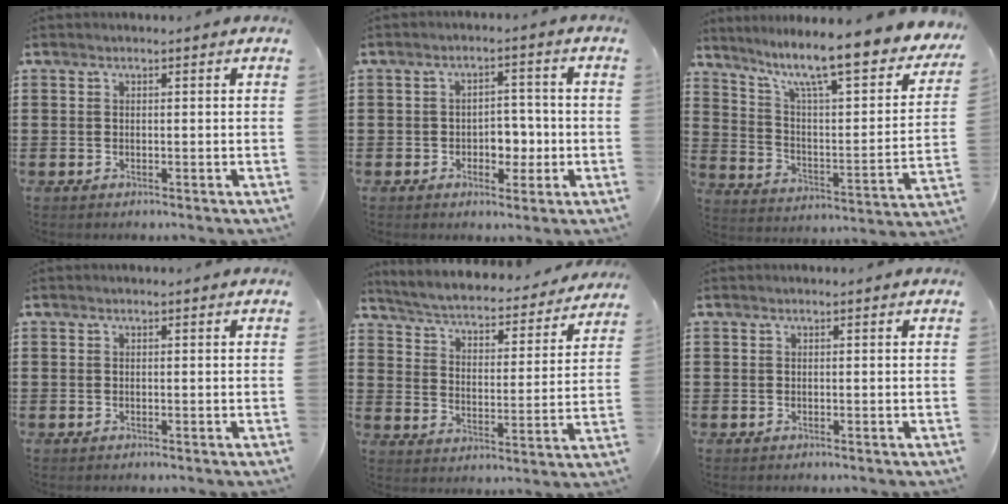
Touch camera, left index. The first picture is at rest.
{"total": 4.4, "force": [-1.1, 3.2, 2.7], "torque": [-0.043, 0.001, -0.028]}
{"total": 10.4, "force": [7.9, 1.0, 6.6], "torque": [-0.142, -0.060, 0.124]}
{"total": 0.0}
{"total": 3.6, "force": [3.5, 0.0, 0.9], "torque": [-0.038, -0.033, 0.049]}
{"total": 0.0}